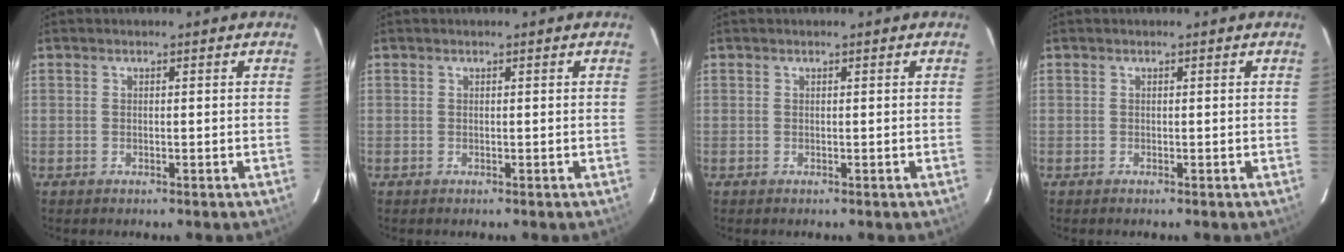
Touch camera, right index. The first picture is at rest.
{"total": 0.0}
{"total": 0.0}
{"total": 0.0}